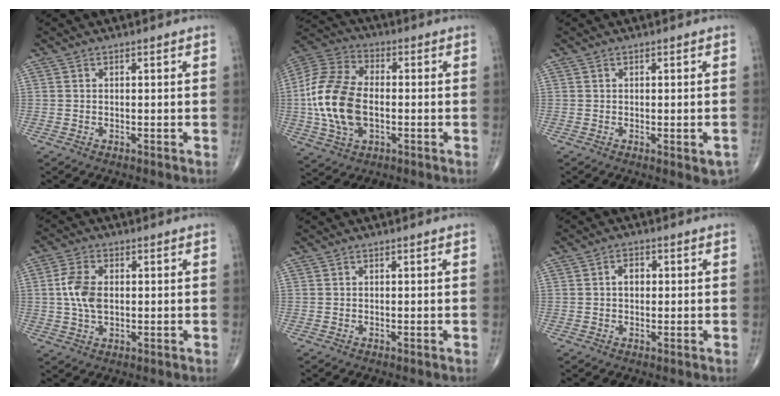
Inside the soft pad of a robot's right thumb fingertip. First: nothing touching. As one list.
[{"total": 16.9, "force": [-1.6, 10.2, 13.3], "torque": [-0.280, 0.018, -0.031]}, {"total": 3.7, "force": [-1.4, 1.3, 3.2], "torque": [-0.031, -0.001, -0.010]}, {"total": 6.9, "force": [0.4, 4.2, 5.5], "torque": [-0.114, 0.004, 0.007]}, {"total": 0.0}, {"total": 2.8, "force": [0.3, 2.0, 2.0], "torque": [-0.027, 0.009, 0.002]}]